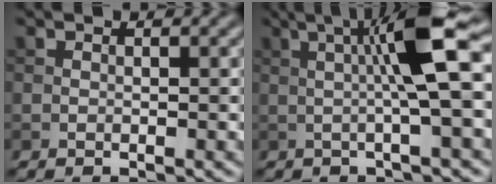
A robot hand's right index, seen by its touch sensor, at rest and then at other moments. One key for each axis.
{"total": 7.5, "fx": 1.2, "fy": 0.8, "fz": 7.3, "tx": -0.119, "ty": 0.015, "tz": 0.017}